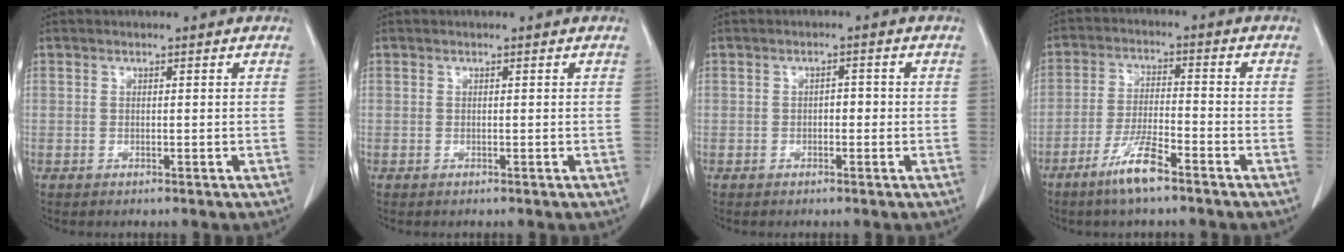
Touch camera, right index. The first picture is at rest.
{"total": 0.0}
{"total": 1.5, "force": [-0.3, 0.8, 1.2], "torque": [-0.012, 0.006, -0.007]}
{"total": 7.2, "force": [-4.9, 0.7, 5.2], "torque": [-0.107, -0.010, -0.095]}